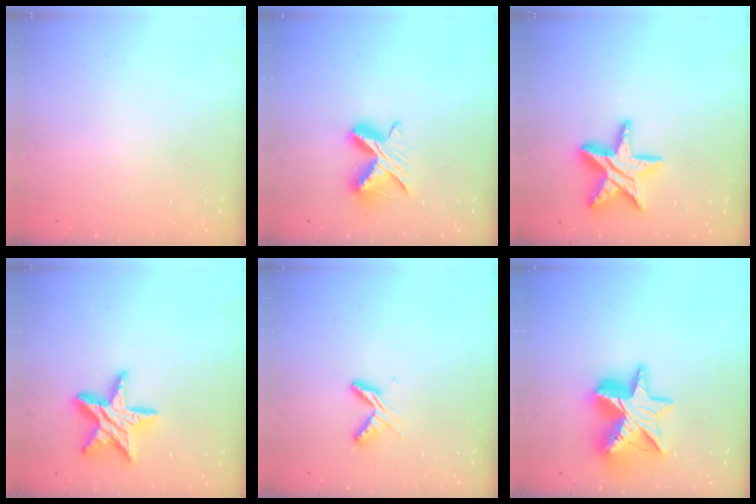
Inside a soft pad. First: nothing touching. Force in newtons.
{"total": 8.9, "press": 8.9, "slide": 0.1}
{"total": 15.9, "press": 15.9, "slide": 1.2}
{"total": 16.0, "press": 16.0, "slide": 1.0}
{"total": 5.7, "press": 5.7, "slide": 0.6}
{"total": 18.3, "press": 18.2, "slide": 1.3}